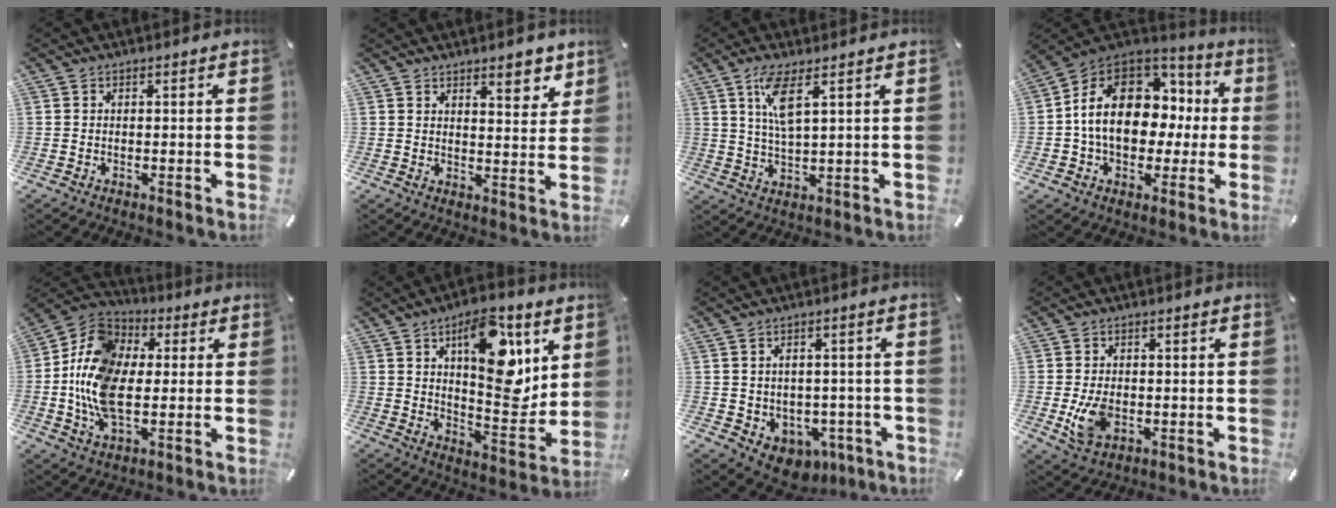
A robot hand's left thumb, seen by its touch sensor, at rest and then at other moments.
{"total": 6.5, "force": [5.0, 2.7, 3.3], "torque": [-0.021, -0.035, 0.079]}
{"total": 7.5, "force": [3.6, 1.9, 6.3], "torque": [-0.142, -0.001, 0.059]}
{"total": 18.1, "force": [1.0, 13.6, 12.0], "torque": [-0.213, 0.002, 0.020]}
{"total": 14.8, "force": [-1.7, 9.9, 10.9], "torque": [-0.270, 0.000, -0.040]}
{"total": 17.4, "force": [7.8, 7.9, 13.4], "torque": [-0.190, -0.040, 0.126]}
{"total": 4.6, "force": [-0.9, 4.2, 1.6], "torque": [-0.033, 0.000, -0.014]}
{"total": 7.1, "force": [-0.9, 4.9, 5.0], "torque": [-0.109, -0.004, -0.017]}